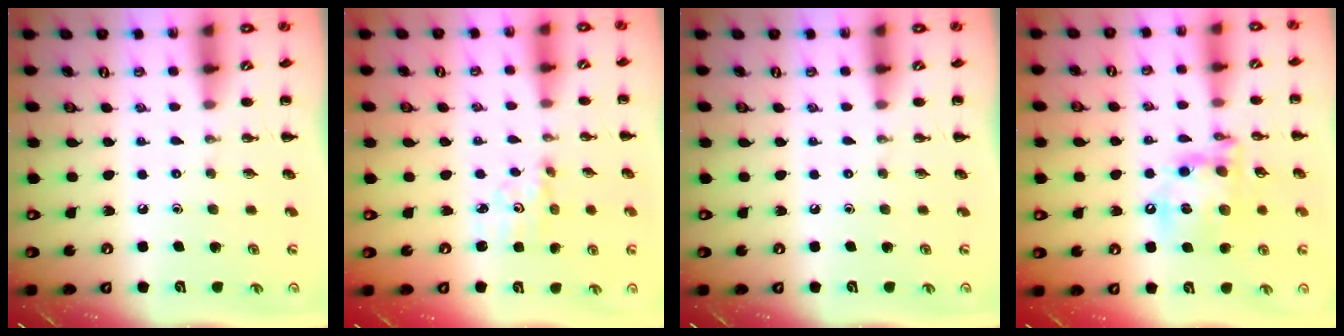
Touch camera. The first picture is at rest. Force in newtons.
{"total": 2.9, "press": 2.8, "slide": 0.7}
{"total": 0.0}
{"total": 14.4, "press": 14.2, "slide": 2.7}